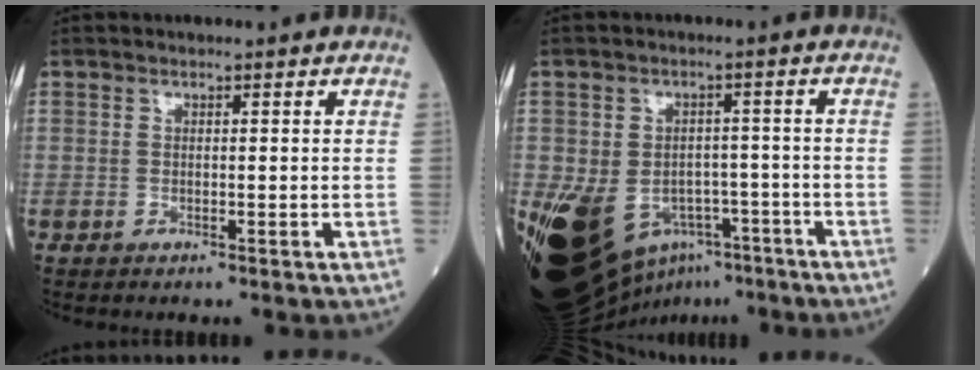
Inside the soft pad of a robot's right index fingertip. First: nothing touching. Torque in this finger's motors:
{"motor_torque": [1.70, -0.44, 1.05, 0.21]}